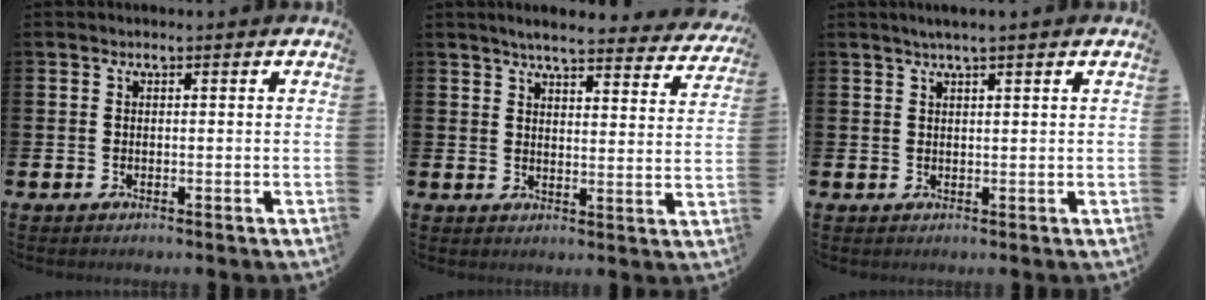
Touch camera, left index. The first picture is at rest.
{"total": 5.1, "force": [4.8, 0.4, 1.7], "torque": [-0.037, -0.032, 0.080]}
{"total": 1.9, "force": [1.6, -0.1, 1.1], "torque": [-0.026, 0.005, 0.029]}